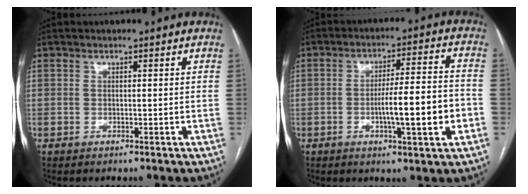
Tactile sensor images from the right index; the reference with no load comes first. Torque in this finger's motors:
{"motor_torque": [1.42, -0.28, 0.54, 0.15]}